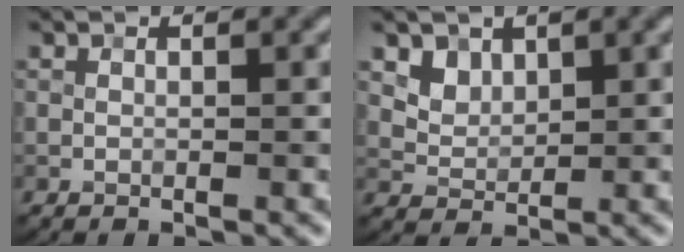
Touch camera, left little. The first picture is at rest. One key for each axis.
{"total": 2.7, "fx": 1.6, "fy": 1.8, "fz": 1.0, "tx": -0.029, "ty": -0.020, "tz": 0.052}